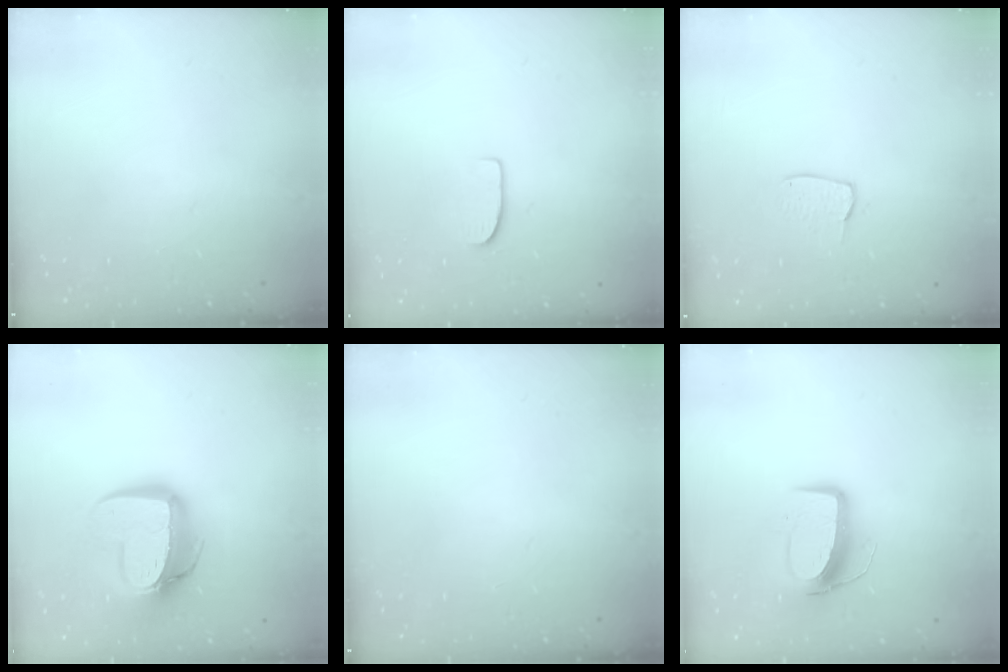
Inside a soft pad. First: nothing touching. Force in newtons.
{"total": 5.5, "press": 5.5, "slide": 0.5}
{"total": 4.8, "press": 4.8, "slide": 0.3}
{"total": 14.9, "press": 14.9, "slide": 1.4}
{"total": 0.0}
{"total": 10.3, "press": 10.3, "slide": 0.7}